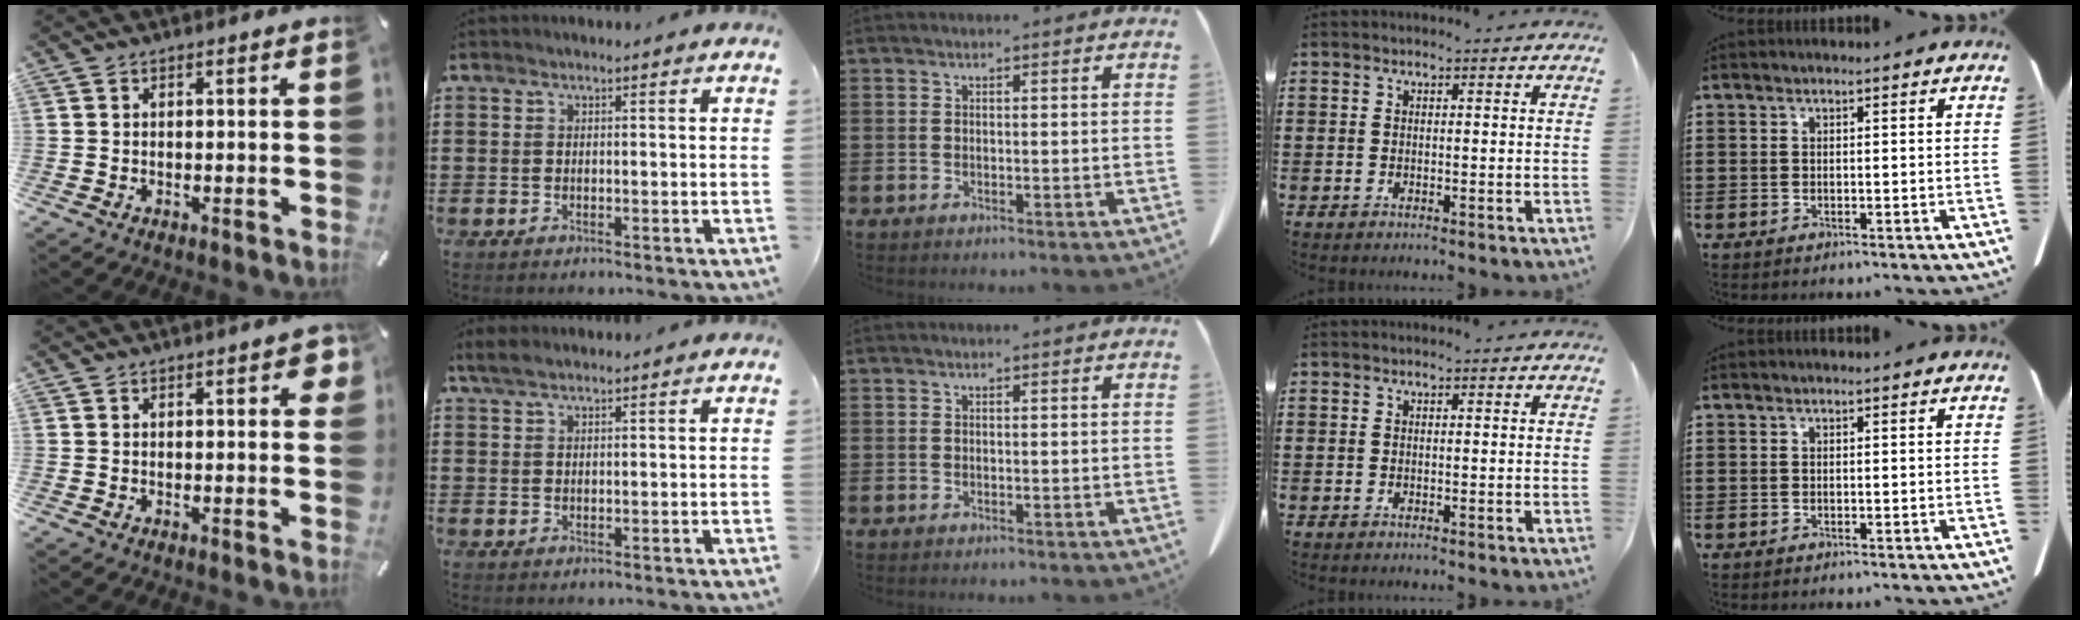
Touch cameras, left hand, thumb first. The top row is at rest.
{"thumb": {"total": 3.8, "force": [1.3, 1.6, 3.2], "torque": [-0.040, -0.001, 0.017]}, "index": {"total": 2.5, "force": [1.9, 0.7, 1.5], "torque": [-0.033, 0.003, 0.036]}}